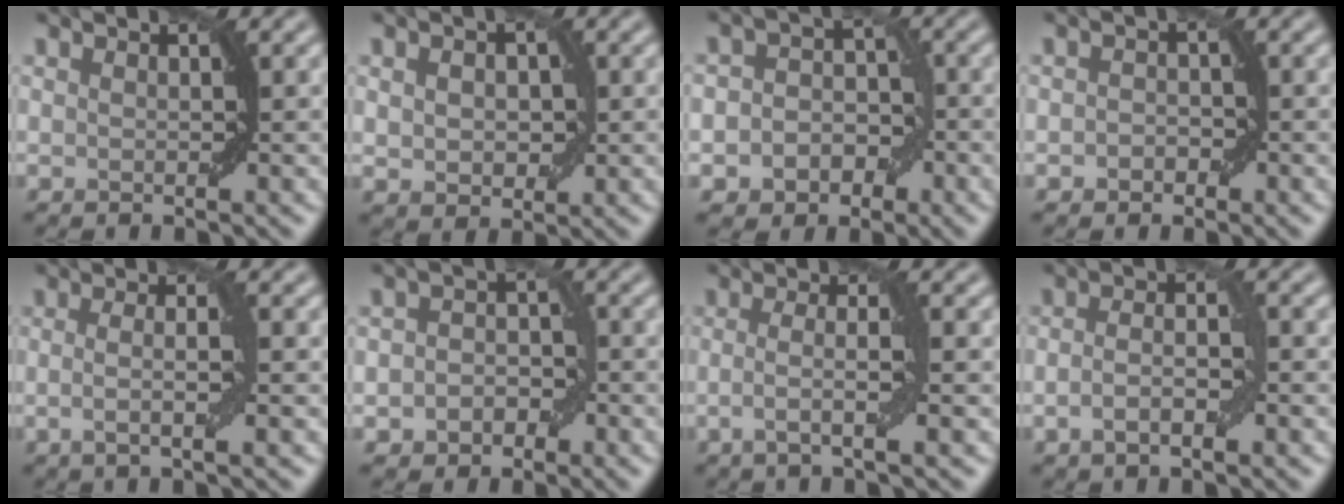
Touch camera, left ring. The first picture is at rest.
{"total": 3.1, "force": [0.2, 2.1, 2.2], "torque": [-0.040, 0.001, 0.006]}
{"total": 4.4, "force": [-1.6, 3.6, 2.0], "torque": [0.004, 0.003, -0.038]}
{"total": 1.4, "force": [-0.6, 1.1, 0.6], "torque": [-0.010, 0.001, -0.013]}
{"total": 3.1, "force": [-0.3, 0.7, 3.0], "torque": [-0.047, -0.003, -0.009]}
{"total": 2.9, "force": [-1.1, 2.2, 1.4], "torque": [-0.015, 0.003, -0.021]}
{"total": 3.4, "force": [-0.6, 0.7, 3.3], "torque": [-0.056, -0.004, -0.015]}
{"total": 3.0, "force": [-0.9, 1.0, 2.7], "torque": [-0.051, -0.001, -0.019]}